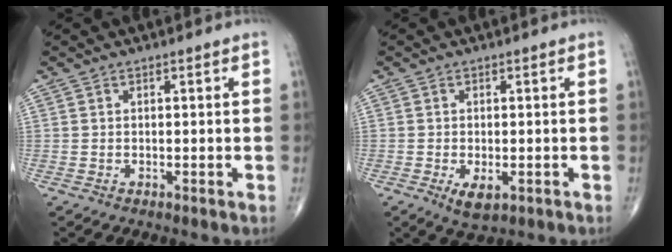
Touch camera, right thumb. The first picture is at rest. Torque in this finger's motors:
{"motor_torque": [0.12, 0.06, 0.09, 0.27, 0.12]}